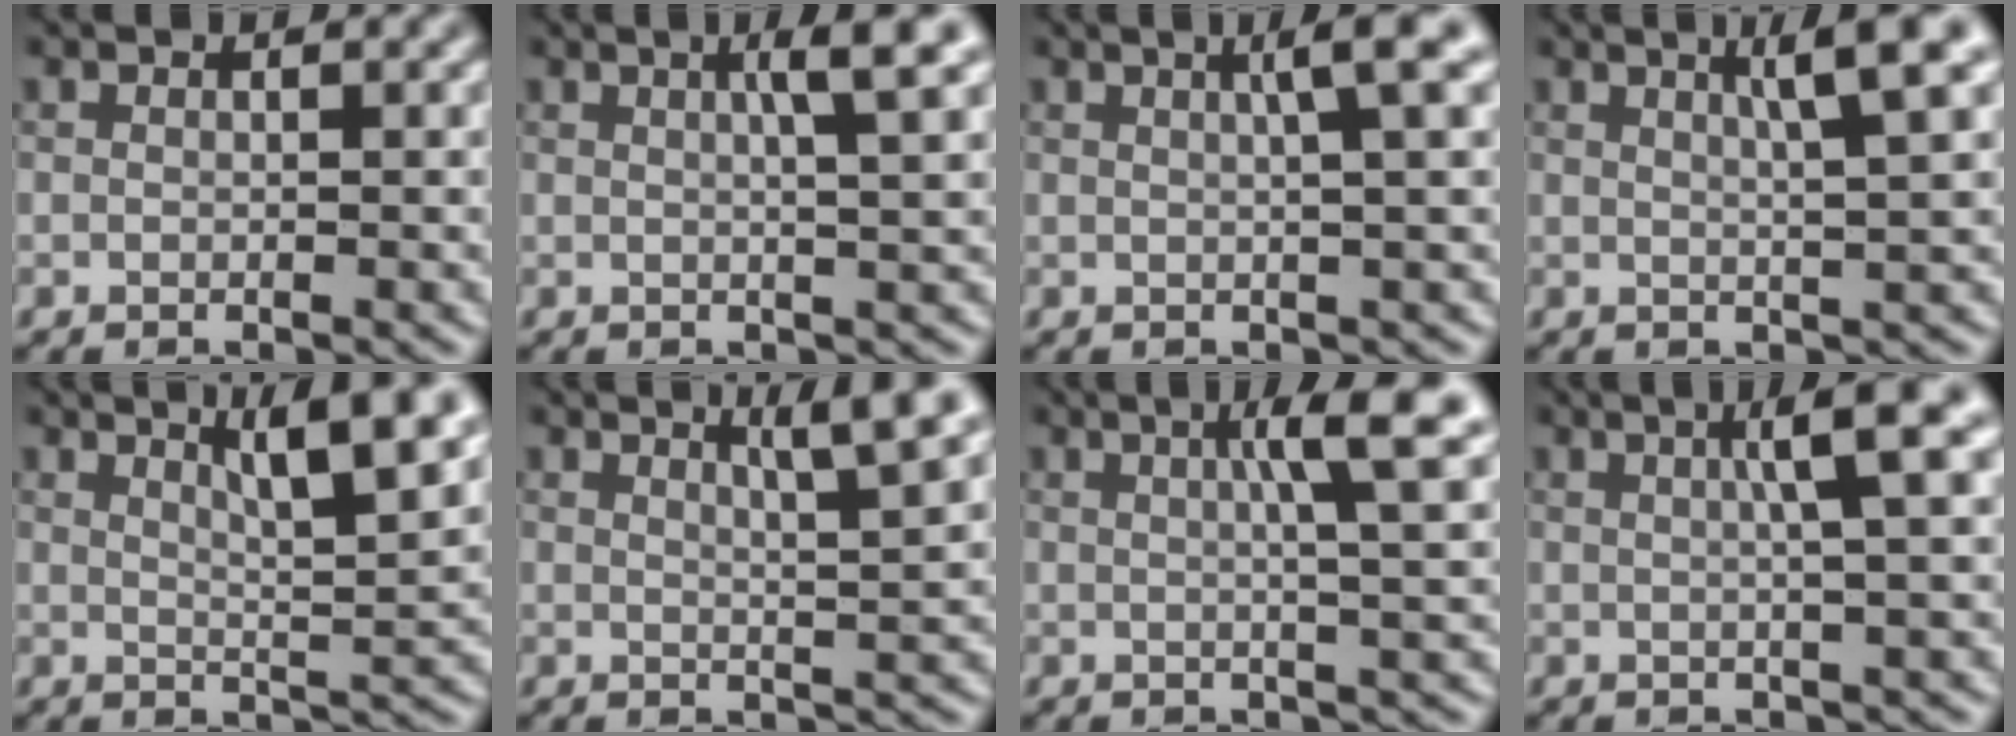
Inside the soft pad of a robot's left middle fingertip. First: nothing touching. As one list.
[{"total": 3.9, "force": [1.4, 0.6, 3.6], "torque": [-0.045, 0.010, 0.019]}, {"total": 3.8, "force": [1.2, 0.6, 3.5], "torque": [-0.042, 0.012, 0.017]}, {"total": 4.8, "force": [2.2, 0.7, 4.3], "torque": [-0.053, 0.012, 0.031]}, {"total": 6.2, "force": [3.3, 1.3, 5.1], "torque": [-0.061, 0.009, 0.050]}, {"total": 4.4, "force": [2.5, 0.6, 3.6], "torque": [-0.044, 0.006, 0.036]}, {"total": 5.6, "force": [1.6, 0.8, 5.3], "torque": [-0.070, 0.014, 0.022]}, {"total": 4.9, "force": [1.2, 0.7, 4.7], "torque": [-0.063, 0.017, 0.017]}]